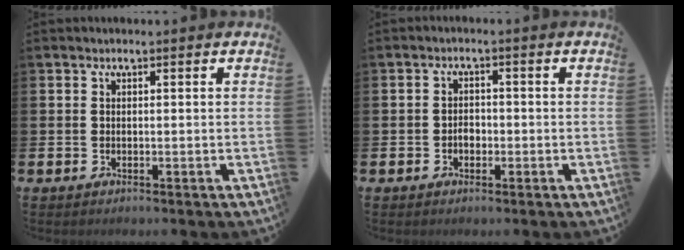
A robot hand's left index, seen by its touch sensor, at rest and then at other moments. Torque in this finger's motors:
{"motor_torque": [-0.02, 0.10, 0.02, 0.00]}